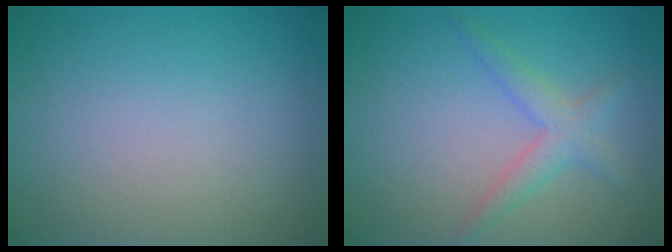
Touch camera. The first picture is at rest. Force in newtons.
{"total": 2.6, "press": 2.6, "slide": 0.1}